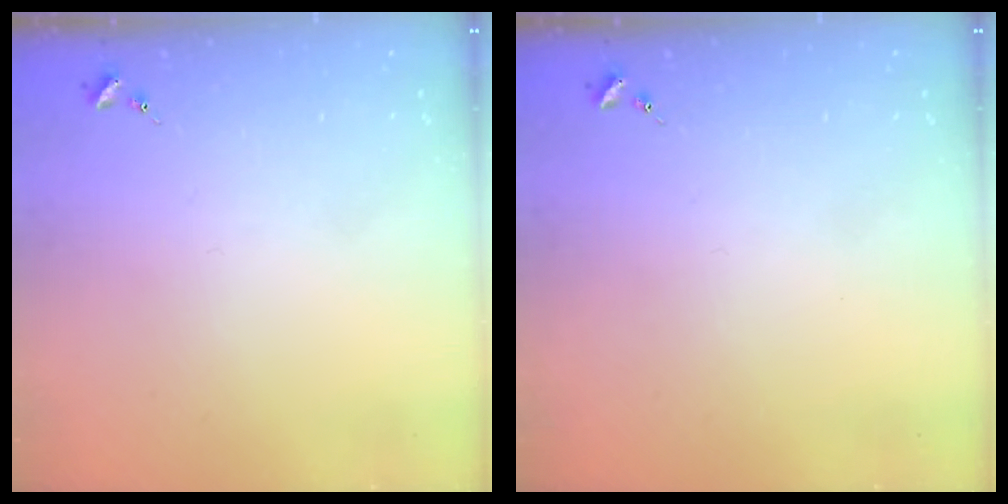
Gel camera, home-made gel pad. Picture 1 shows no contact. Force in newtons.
{"total": 0.0}